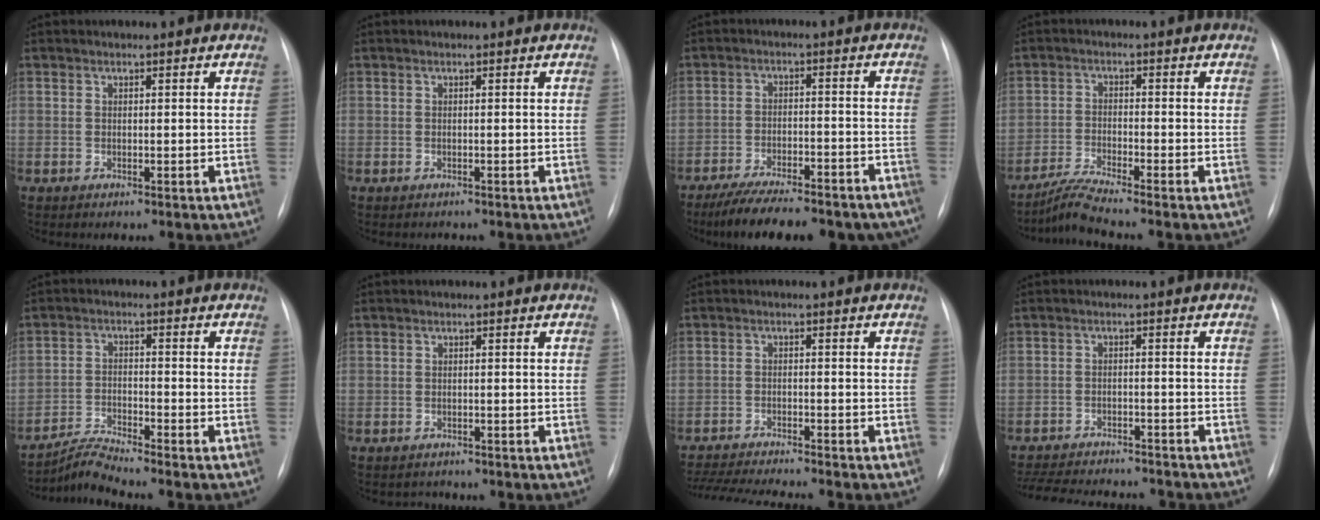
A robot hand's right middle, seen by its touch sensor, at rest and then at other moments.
{"total": 0.6, "force": [-0.6, 0.3, 0.0], "torque": [-0.005, 0.000, -0.008]}
{"total": 19.4, "force": [-16.3, 5.1, 9.1], "torque": [-0.123, -0.001, -0.225]}
{"total": 4.8, "force": [-4.2, -1.4, 1.7], "torque": [-0.043, -0.028, -0.088]}
{"total": 4.6, "force": [-4.3, -1.5, 0.4], "torque": [-0.020, -0.021, -0.084]}
{"total": 1.5, "force": [-1.2, 0.8, -0.5], "torque": [0.001, -0.001, -0.018]}
{"total": 10.9, "force": [-10.0, -0.3, 4.3], "torque": [-0.068, -0.011, -0.162]}
{"total": 15.8, "force": [-14.4, 3.5, 5.5], "torque": [-0.126, -0.011, -0.199]}